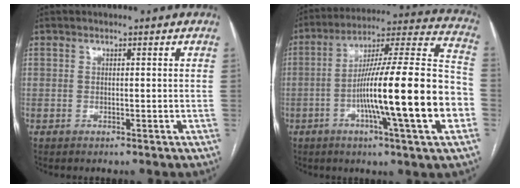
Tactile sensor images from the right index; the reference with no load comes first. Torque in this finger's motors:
{"motor_torque": [2.14, 0.00, 1.05, 0.21]}